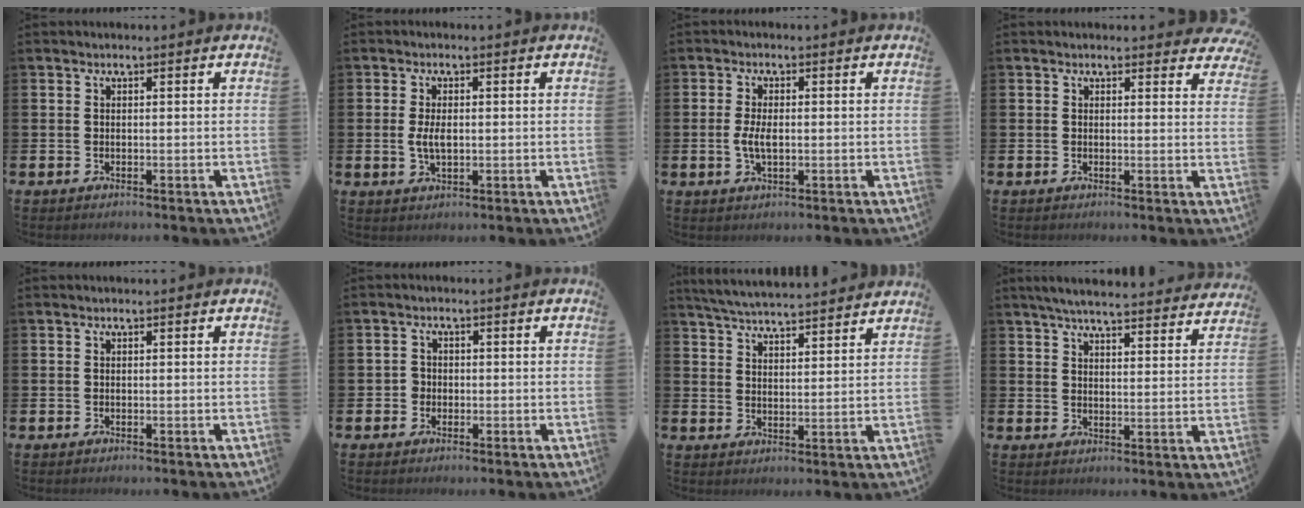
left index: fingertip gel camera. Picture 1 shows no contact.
{"total": 3.2, "force": [0.0, 1.6, 2.8], "torque": [-0.041, -0.001, -0.004]}
{"total": 3.3, "force": [-0.2, 1.5, 2.9], "torque": [-0.058, -0.001, -0.009]}
{"total": 1.8, "force": [1.7, 0.6, 0.1], "torque": [0.008, -0.006, 0.027]}
{"total": 0.0}
{"total": 1.6, "force": [-0.4, 1.5, 0.1], "torque": [0.005, 0.002, -0.014]}
{"total": 5.3, "force": [5.3, 0.0, 0.6], "torque": [-0.031, -0.034, 0.094]}
{"total": 5.7, "force": [5.5, 0.3, 1.5], "torque": [-0.041, -0.032, 0.096]}